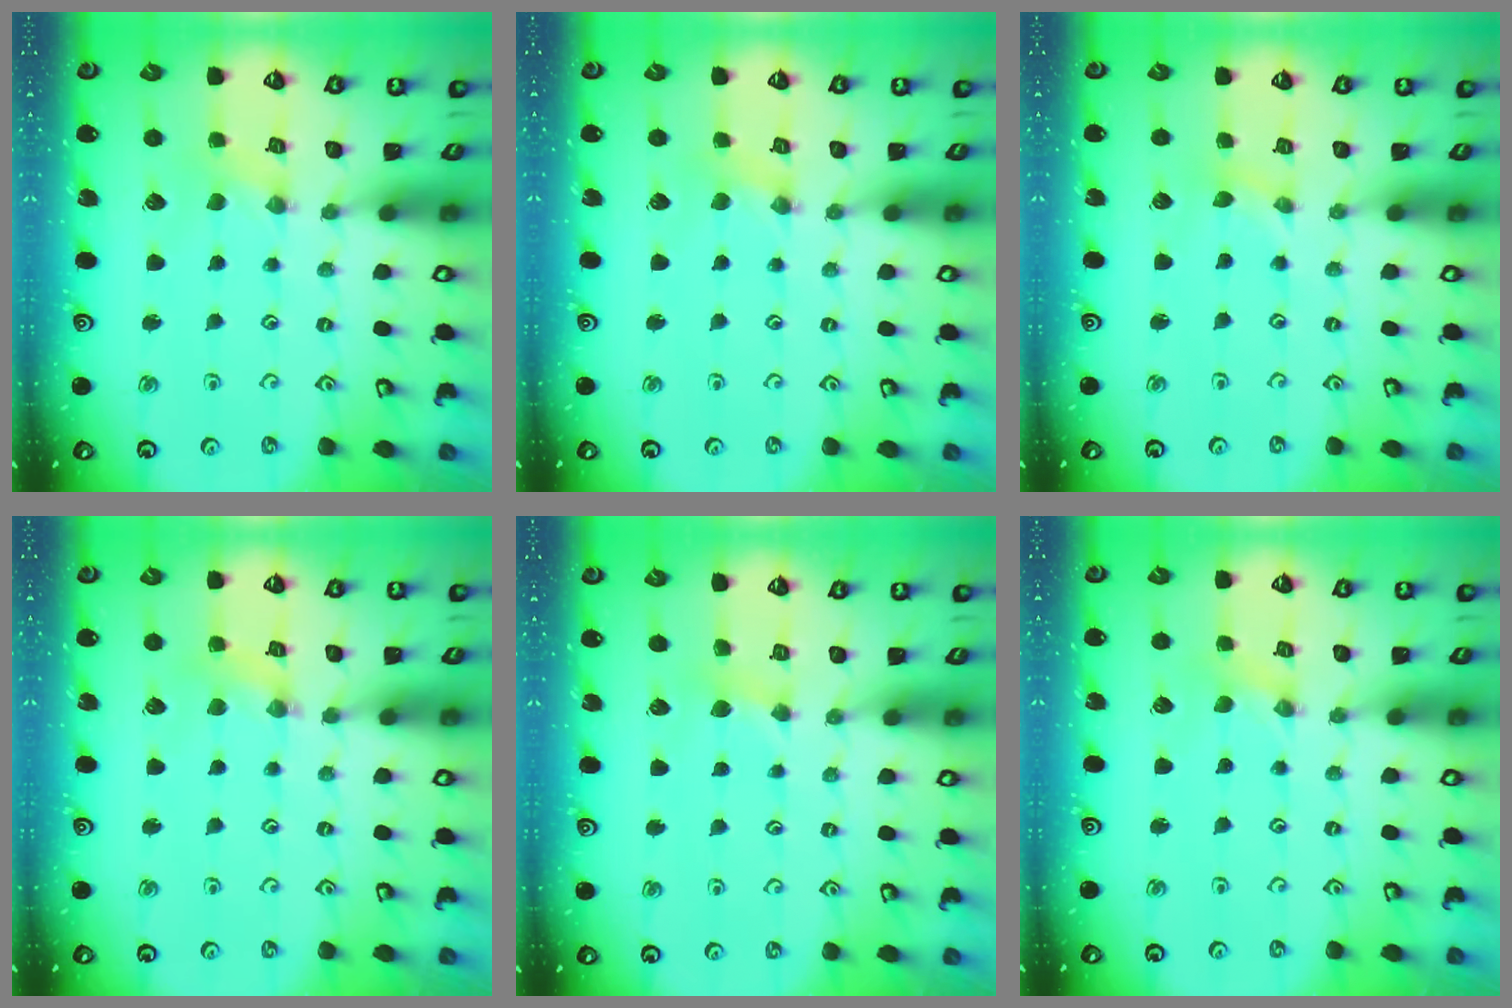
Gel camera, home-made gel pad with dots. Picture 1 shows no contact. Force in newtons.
{"total": 1.4, "press": 1.4, "slide": 0.3}
{"total": 0.7, "press": 0.7, "slide": 0.1}
{"total": 2.7, "press": 2.7, "slide": 0.3}
{"total": 2.3, "press": 2.3, "slide": 0.4}
{"total": 0.0}